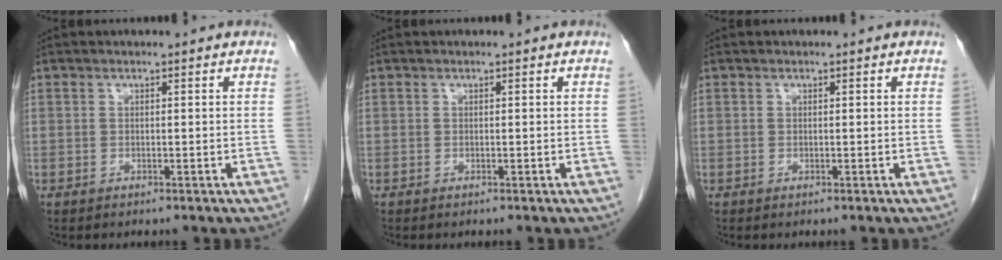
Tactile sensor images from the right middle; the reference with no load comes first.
{"total": 0.0}
{"total": 0.0}